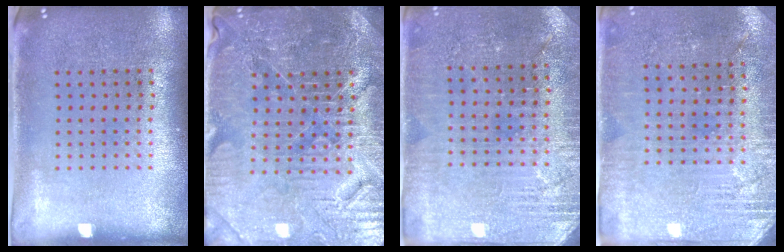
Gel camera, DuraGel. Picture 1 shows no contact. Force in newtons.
{"total": 4.6, "press": 4.4, "slide": 1.3}
{"total": 2.8, "press": 2.8, "slide": 0.5}
{"total": 2.8, "press": 2.7, "slide": 0.7}